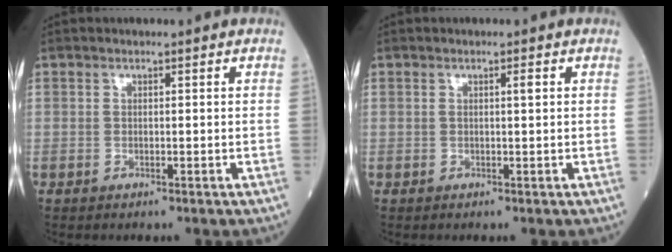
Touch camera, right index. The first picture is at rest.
{"total": 0.9, "force": [0.2, 0.0, 0.8], "torque": [-0.013, 0.002, 0.003]}